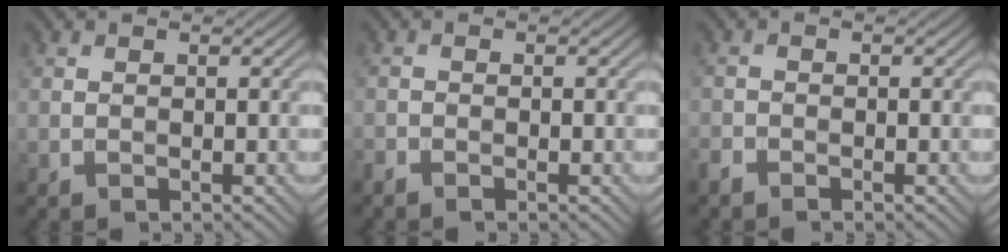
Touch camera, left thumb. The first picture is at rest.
{"total": 1.0, "force": [-1.0, 0.1, 0.3], "torque": [-0.007, -0.004, -0.025]}
{"total": 1.3, "force": [-1.3, 0.3, 0.3], "torque": [-0.010, -0.005, -0.033]}